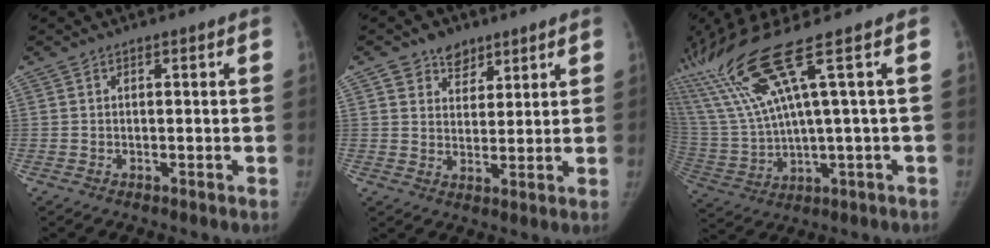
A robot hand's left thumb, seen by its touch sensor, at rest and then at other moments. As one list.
[{"total": 5.6, "force": [3.7, 4.1, 1.3], "torque": [0.011, -0.021, 0.061]}, {"total": 19.0, "force": [8.4, 1.3, 17.0], "torque": [-0.361, -0.010, 0.168]}]